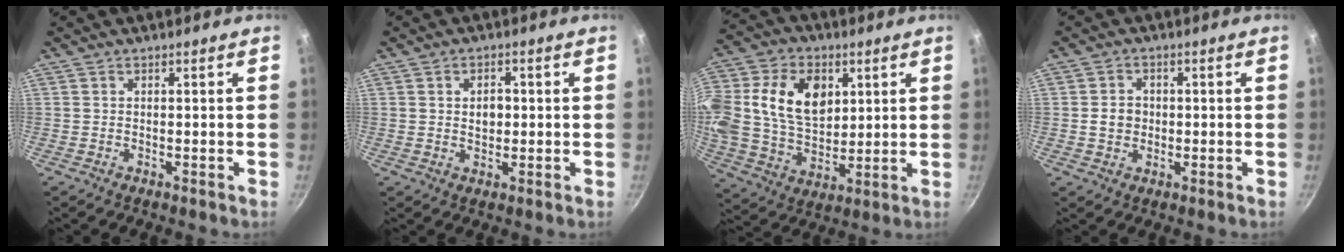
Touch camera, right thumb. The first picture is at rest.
{"total": 3.6, "force": [0.3, 2.5, 2.5], "torque": [-0.027, 0.000, 0.007]}
{"total": 20.5, "force": [5.3, 14.5, 13.4], "torque": [-0.258, 0.008, 0.096]}
{"total": 3.6, "force": [-0.2, 3.2, 1.8], "torque": [-0.014, 0.007, -0.005]}